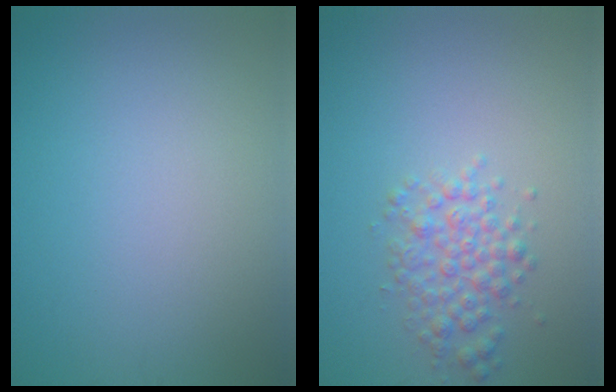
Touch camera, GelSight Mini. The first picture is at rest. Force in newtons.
{"total": 3.0, "press": 3.0, "slide": 0.1}